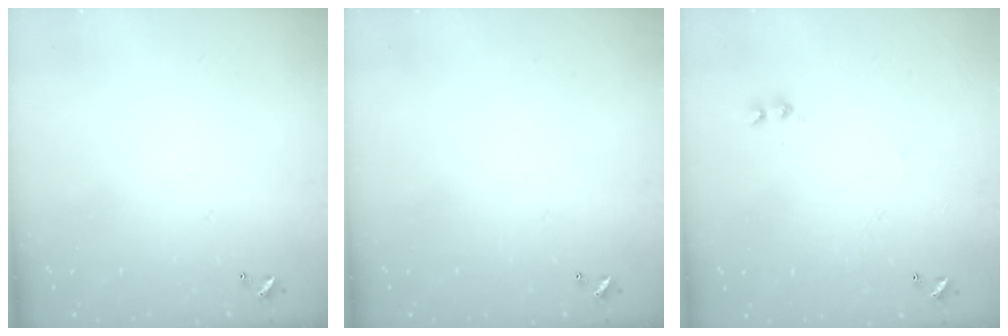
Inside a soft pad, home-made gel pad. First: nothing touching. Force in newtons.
{"total": 0.0}
{"total": 1.5, "press": 1.4, "slide": 0.6}